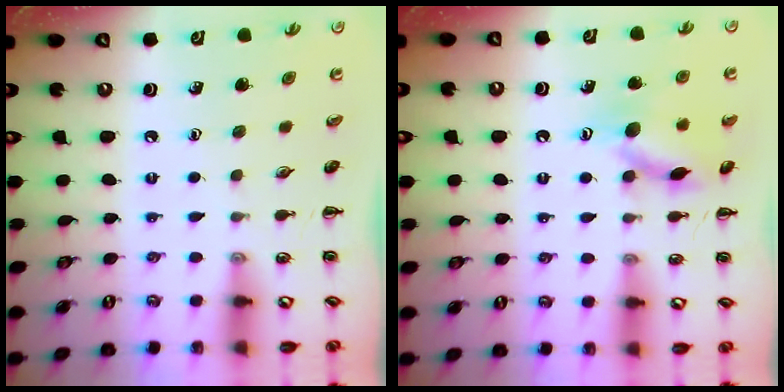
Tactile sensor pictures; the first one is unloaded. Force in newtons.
{"total": 12.5, "press": 12.5, "slide": 1.0}